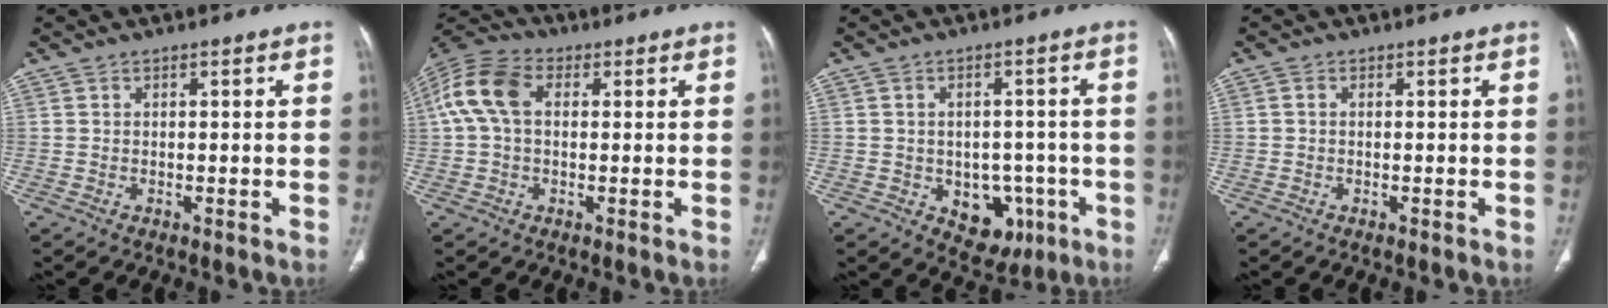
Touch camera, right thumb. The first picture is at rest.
{"total": 10.4, "force": [1.7, 6.8, 7.7], "torque": [-0.168, 0.034, 0.027]}
{"total": 8.7, "force": [-2.9, 6.5, 5.1], "torque": [-0.026, 0.018, -0.023]}
{"total": 0.6, "force": [0.0, 0.4, 0.4], "torque": [-0.007, 0.001, -0.003]}